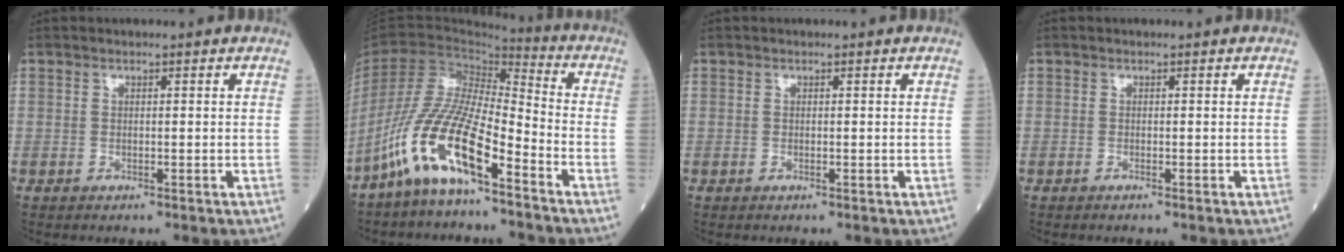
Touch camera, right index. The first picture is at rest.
{"total": 13.9, "force": [-8.7, 2.5, 10.6], "torque": [-0.223, -0.006, -0.169]}
{"total": 0.0}
{"total": 0.0}